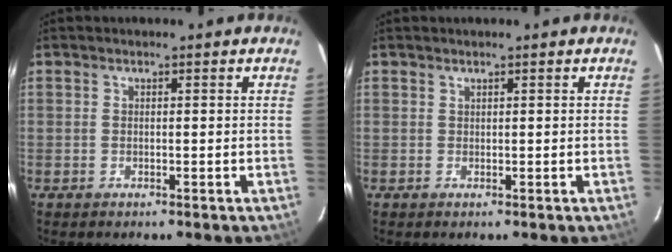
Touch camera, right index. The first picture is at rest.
{"total": 0.0}